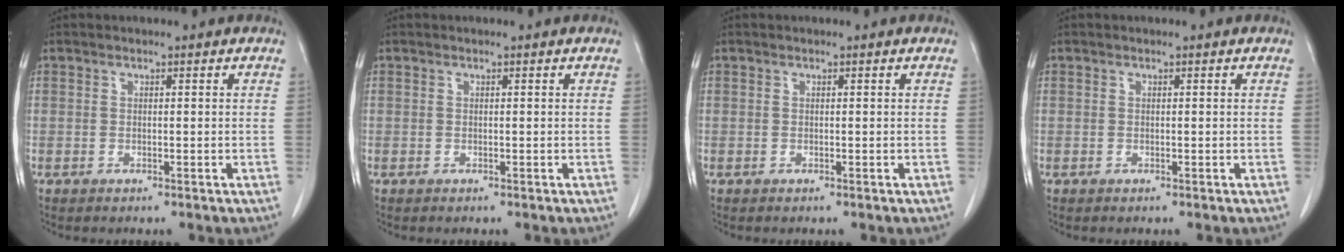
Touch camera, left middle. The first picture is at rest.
{"total": 0.0}
{"total": 0.0}
{"total": 0.0}